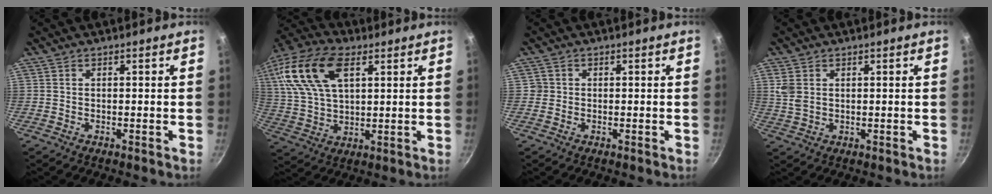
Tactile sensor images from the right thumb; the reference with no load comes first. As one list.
[{"total": 18.3, "force": [7.1, 9.6, 13.9], "torque": [-0.280, 0.006, 0.129]}, {"total": 1.2, "force": [0.1, 1.2, 0.0], "torque": [0.007, 0.004, 0.000]}, {"total": 3.6, "force": [1.1, 2.5, 2.3], "torque": [-0.050, -0.002, 0.029]}]